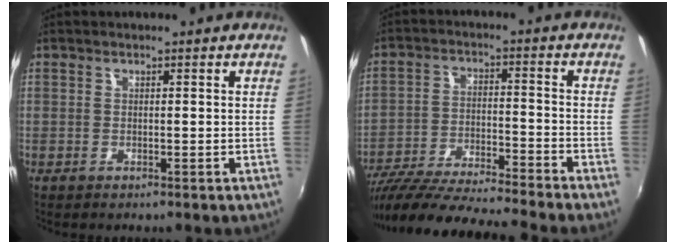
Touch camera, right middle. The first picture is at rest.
{"total": 18.1, "force": [-16.1, -0.8, 8.3], "torque": [-0.162, -0.037, -0.273]}